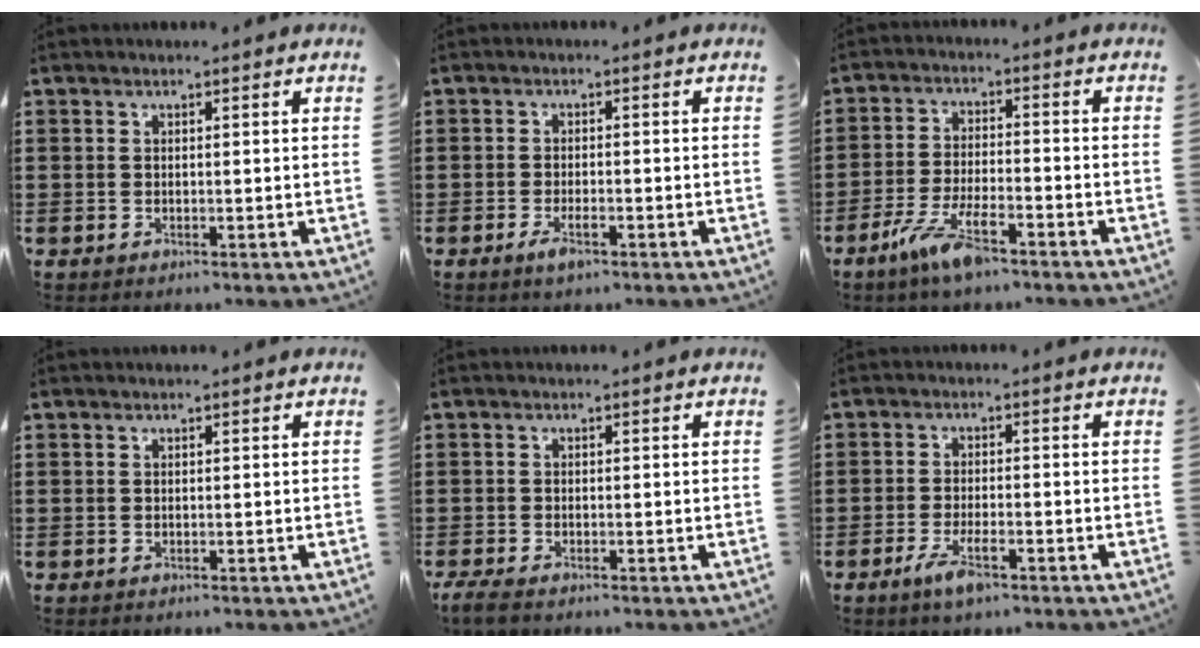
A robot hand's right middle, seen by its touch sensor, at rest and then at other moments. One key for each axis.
{"total": 2.9, "fx": -1.5, "fy": 0.8, "fz": 2.3, "tx": -0.053, "ty": -0.005, "tz": -0.032}
{"total": 7.7, "fx": -4.9, "fy": 1.7, "fz": 5.6, "tx": -0.120, "ty": -0.005, "tz": -0.092}
{"total": 0.0}
{"total": 1.8, "fx": -1.5, "fy": 0.2, "fz": 1.0, "tx": -0.034, "ty": -0.007, "tz": -0.033}
{"total": 5.4, "fx": -3.1, "fy": 1.4, "fz": 4.3, "tx": -0.093, "ty": -0.006, "tz": -0.059}